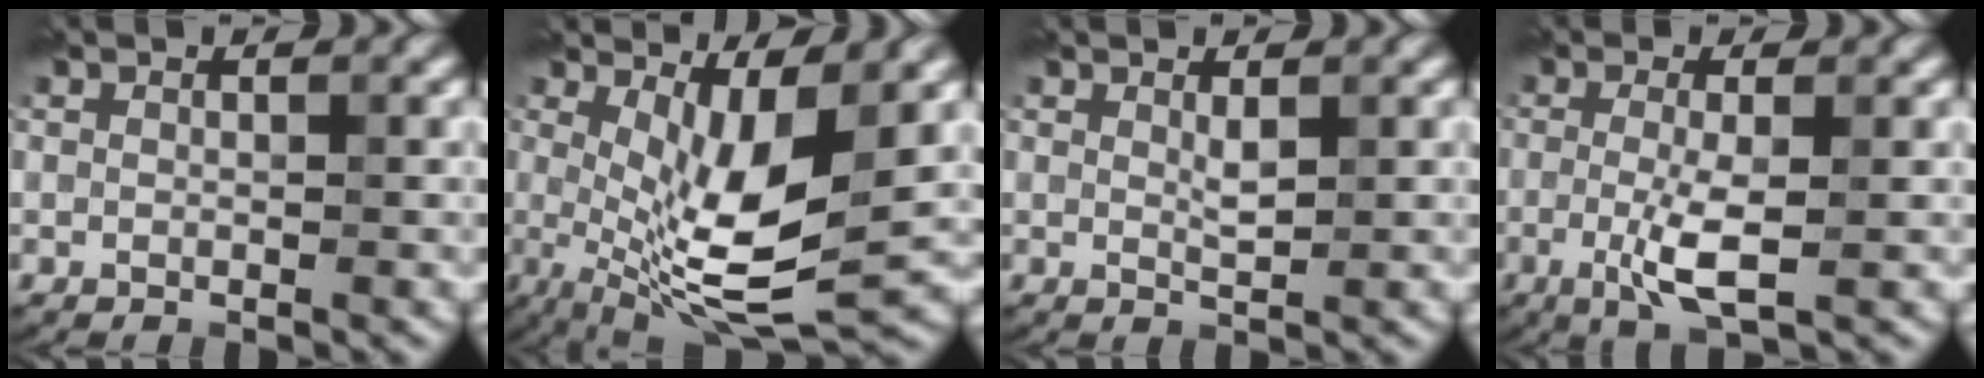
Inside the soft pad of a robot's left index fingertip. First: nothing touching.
{"total": 8.8, "force": [0.8, 2.6, 8.4], "torque": [-0.149, -0.014, 0.017]}
{"total": 1.1, "force": [0.5, 0.1, 1.0], "torque": [-0.021, -0.002, 0.010]}
{"total": 3.9, "force": [-0.8, 0.7, 3.8], "torque": [-0.079, -0.009, -0.018]}